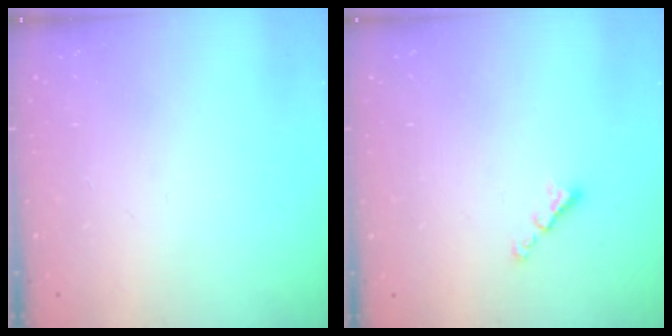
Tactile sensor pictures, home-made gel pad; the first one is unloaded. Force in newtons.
{"total": 2.1, "press": 2.1, "slide": 0.4}